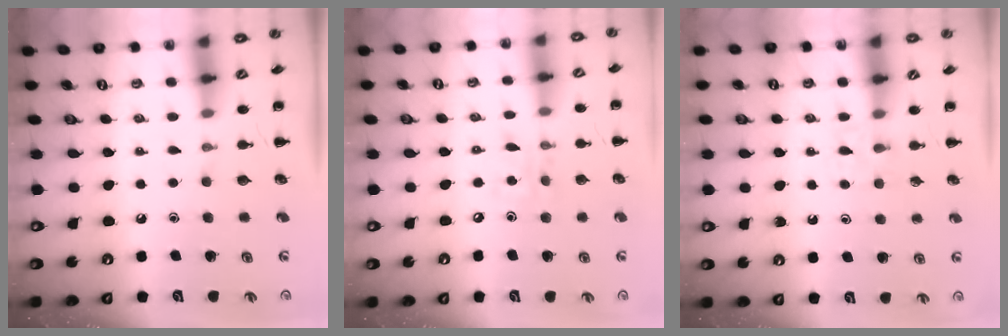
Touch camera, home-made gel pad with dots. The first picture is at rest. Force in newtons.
{"total": 5.1, "press": 4.9, "slide": 1.2}
{"total": 2.9, "press": 2.7, "slide": 1.2}